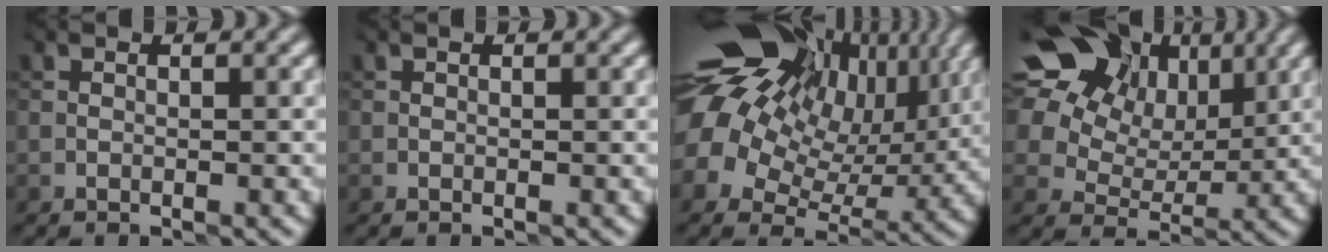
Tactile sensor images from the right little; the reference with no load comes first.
{"total": 0.0}
{"total": 20.9, "force": [7.9, 15.1, 12.2], "torque": [-0.253, 0.041, 0.122]}
{"total": 19.8, "force": [9.9, 14.4, 9.2], "torque": [-0.192, 0.043, 0.177]}